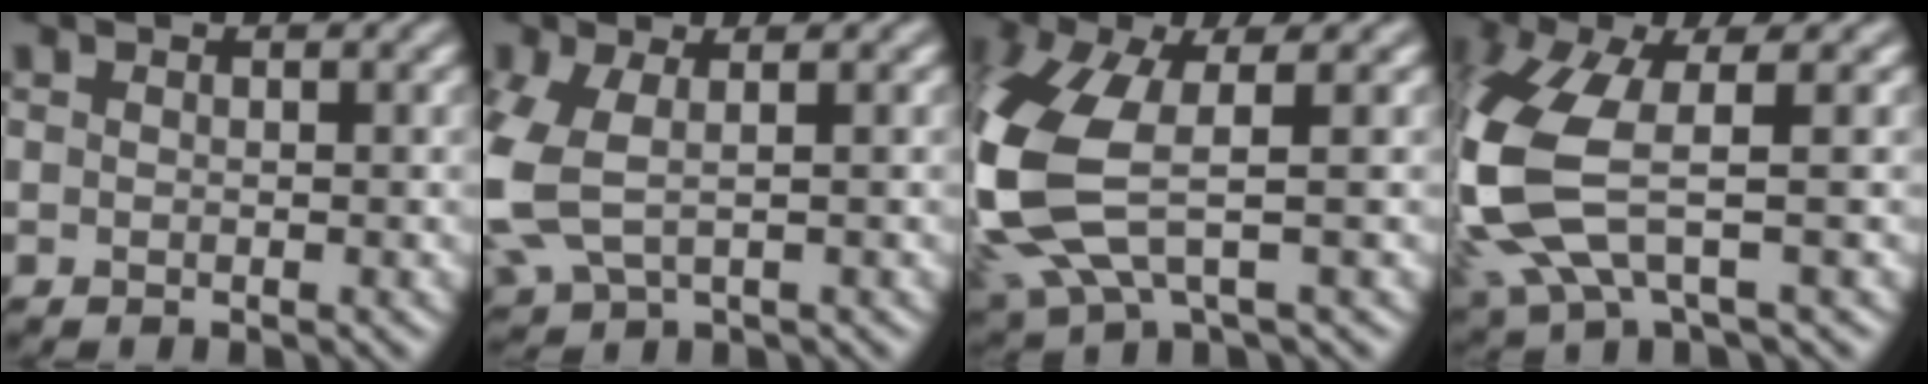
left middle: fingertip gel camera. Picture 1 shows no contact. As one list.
[{"total": 5.8, "force": [-0.3, 3.4, 4.7], "torque": [-0.141, -0.010, -0.001]}, {"total": 10.5, "force": [-0.5, 4.9, 9.3], "torque": [-0.261, -0.026, -0.007]}, {"total": 9.1, "force": [-0.5, 3.7, 8.3], "torque": [-0.231, -0.017, -0.012]}]